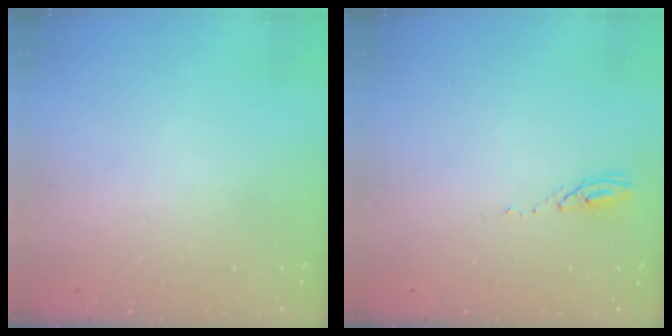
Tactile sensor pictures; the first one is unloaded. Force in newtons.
{"total": 3.2, "press": 3.2, "slide": 0.2}